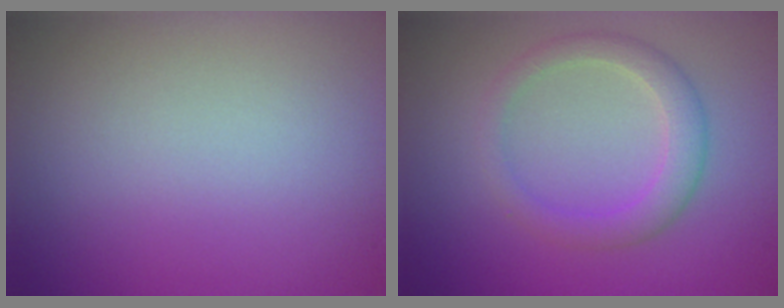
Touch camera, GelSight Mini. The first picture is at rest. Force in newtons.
{"total": 2.9, "press": 2.9, "slide": 0.2}